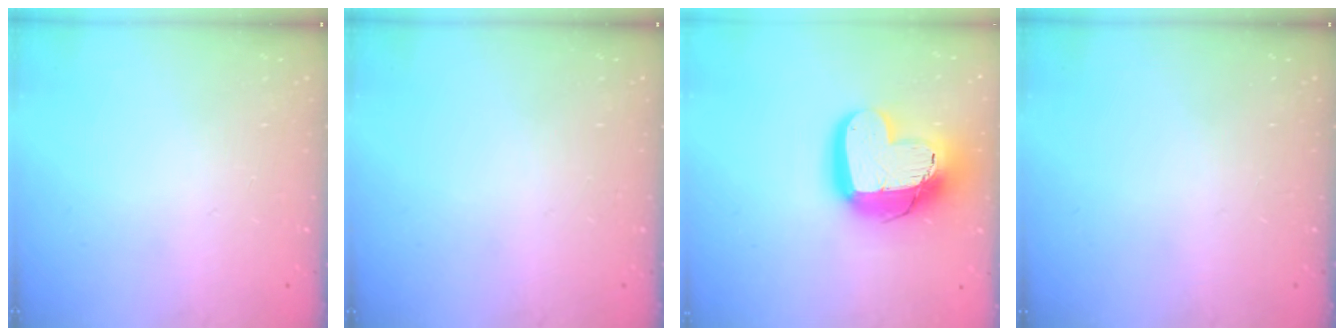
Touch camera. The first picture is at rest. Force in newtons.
{"total": 0.0}
{"total": 19.5, "press": 19.5, "slide": 1.6}
{"total": 0.0}